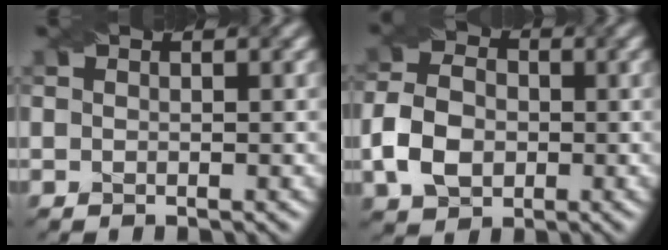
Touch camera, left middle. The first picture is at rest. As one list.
[{"total": 5.4, "force": [-1.5, 4.0, 3.3], "torque": [-0.072, 0.001, -0.037]}]